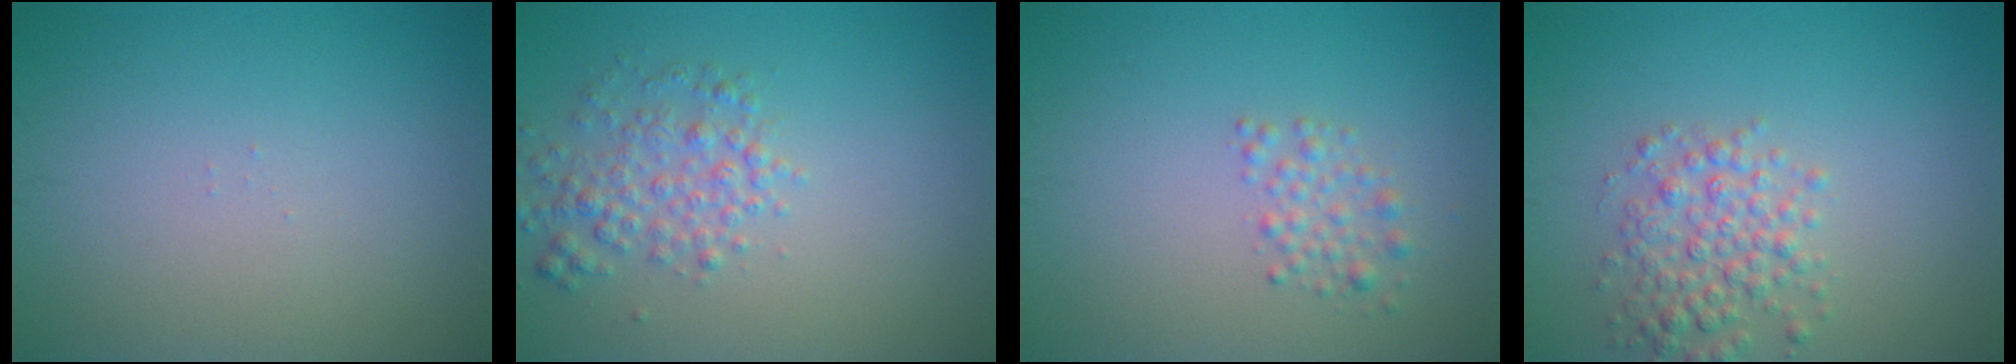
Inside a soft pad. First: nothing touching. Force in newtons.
{"total": 2.9, "press": 2.9, "slide": 0.1}
{"total": 1.7, "press": 1.7, "slide": 0.0}
{"total": 3.5, "press": 3.5, "slide": 0.1}